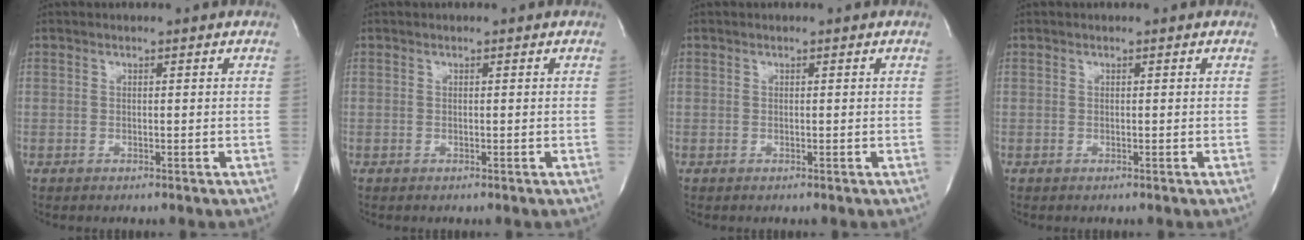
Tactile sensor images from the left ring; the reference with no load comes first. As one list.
[{"total": 0.0}, {"total": 0.0}, {"total": 0.0}]